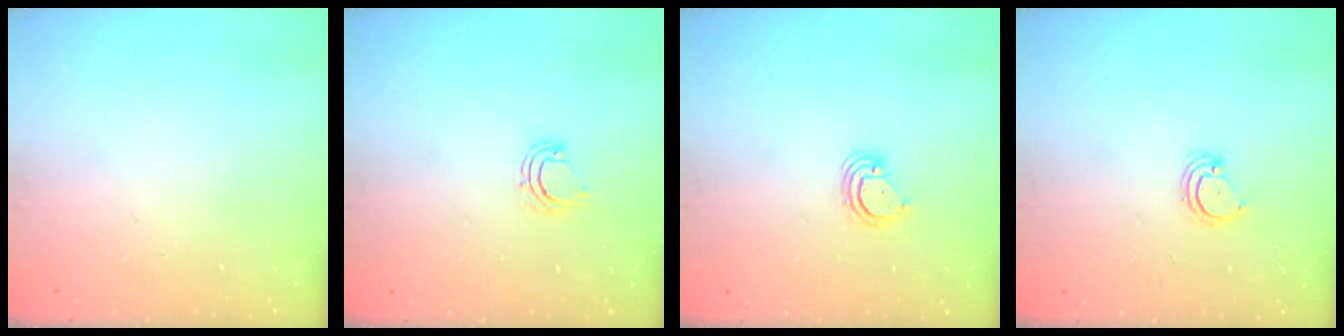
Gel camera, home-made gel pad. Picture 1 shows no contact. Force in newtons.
{"total": 5.4, "press": 5.4, "slide": 0.5}
{"total": 3.0, "press": 3.0, "slide": 0.2}
{"total": 2.8, "press": 2.8, "slide": 0.2}